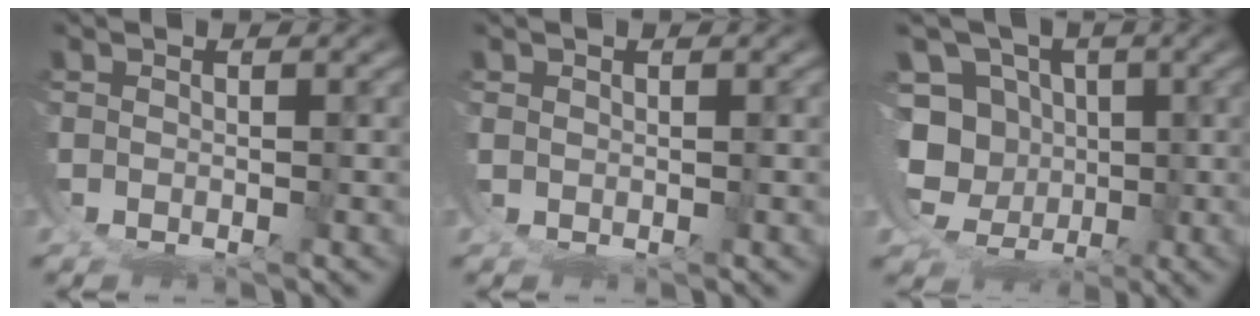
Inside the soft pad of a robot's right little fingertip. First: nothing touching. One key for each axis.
{"total": 1.0, "fx": 0.8, "fy": -0.5, "fz": 0.1, "tx": -0.001, "ty": 0.002, "tz": 0.020}
{"total": 13.2, "fx": 0.1, "fy": 11.2, "fz": 7.0, "tx": -0.140, "ty": -0.040, "tz": 0.003}